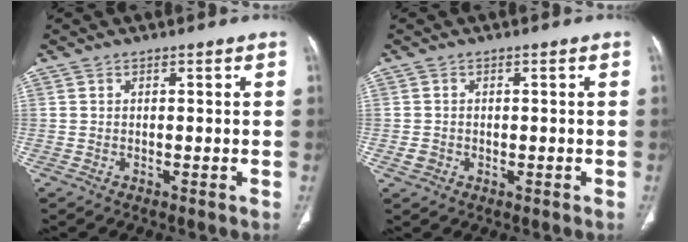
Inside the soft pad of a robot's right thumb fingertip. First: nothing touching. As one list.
[{"total": 1.7, "force": [-0.4, 1.5, 0.7], "torque": [-0.010, 0.006, -0.004]}]